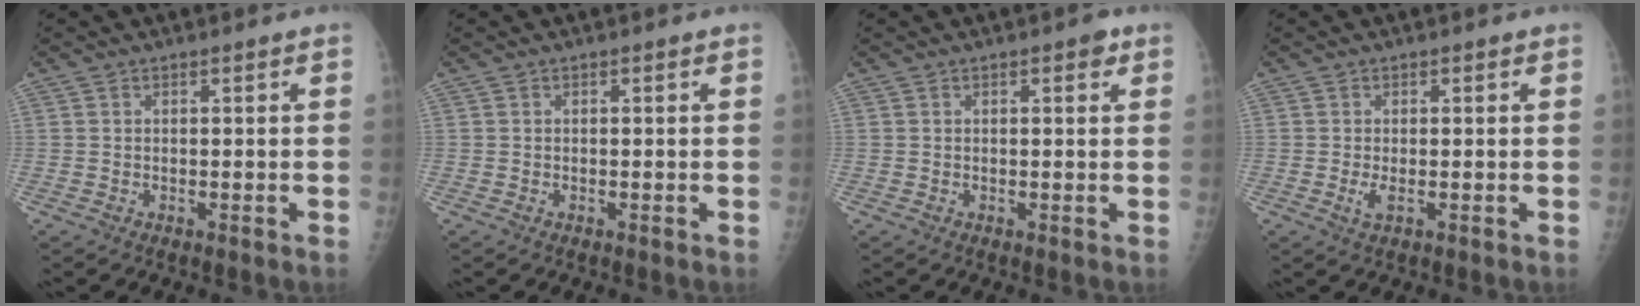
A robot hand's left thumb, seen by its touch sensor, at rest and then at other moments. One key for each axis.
{"total": 0.0}
{"total": 1.8, "fx": 0.8, "fy": 0.8, "fz": 1.4, "tx": -0.011, "ty": 0.001, "tz": 0.007}
{"total": 2.1, "fx": -0.4, "fy": 0.8, "fz": 1.9, "tx": -0.043, "ty": -0.005, "tz": -0.007}